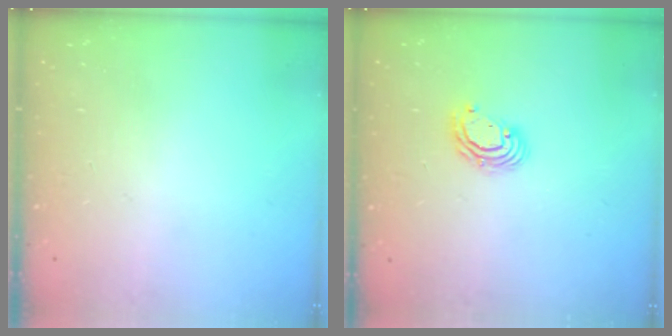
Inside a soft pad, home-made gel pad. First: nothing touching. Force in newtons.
{"total": 5.7, "press": 5.7, "slide": 0.2}